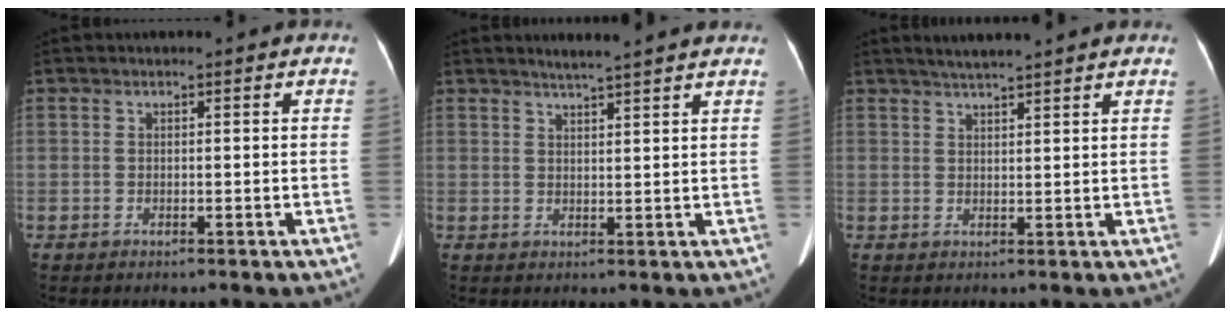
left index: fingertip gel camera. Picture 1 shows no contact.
{"total": 6.3, "force": [5.6, -0.3, 2.9], "torque": [-0.048, 0.014, 0.069]}
{"total": 5.0, "force": [4.4, -0.4, 2.4], "torque": [-0.040, 0.020, 0.067]}